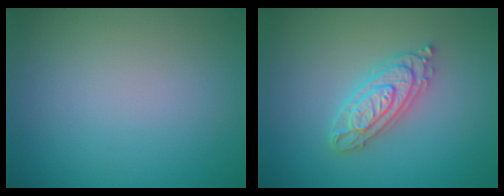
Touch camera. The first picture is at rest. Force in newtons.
{"total": 4.0, "press": 4.0, "slide": 0.6}